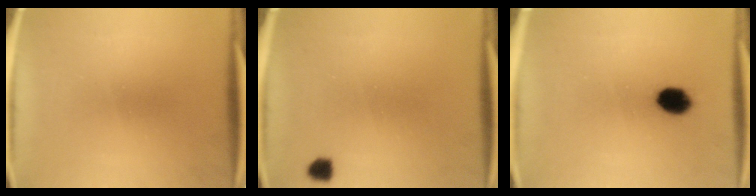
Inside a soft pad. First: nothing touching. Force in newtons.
{"total": 2.0}
{"total": 6.6}